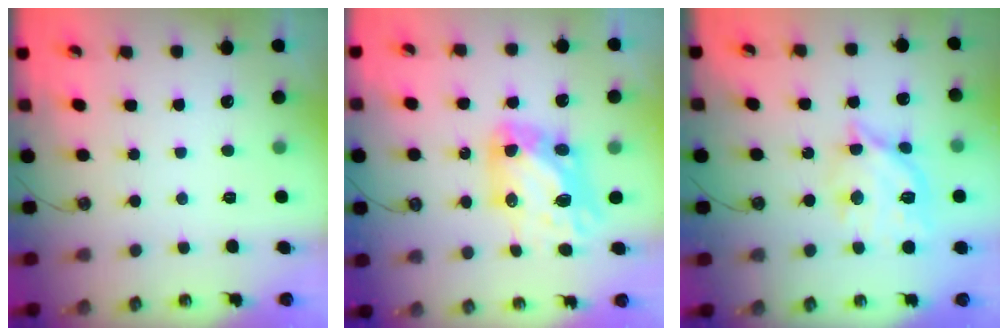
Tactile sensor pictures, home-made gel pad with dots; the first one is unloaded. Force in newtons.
{"total": 11.5, "press": 11.5, "slide": 0.9}
{"total": 13.4, "press": 13.3, "slide": 1.3}